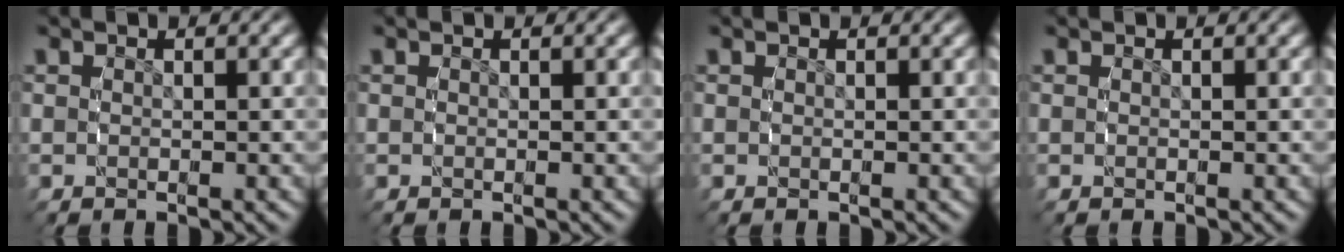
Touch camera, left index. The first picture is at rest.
{"total": 0.0}
{"total": 0.0}
{"total": 0.0}